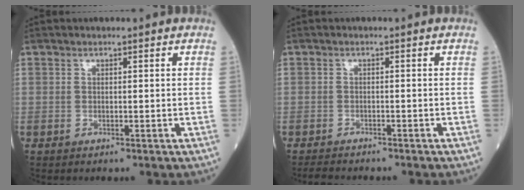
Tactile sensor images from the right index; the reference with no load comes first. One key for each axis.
{"total": 2.8, "fx": -2.6, "fy": 0.6, "fz": 0.7, "tx": -0.015, "ty": -0.008, "tz": -0.041}